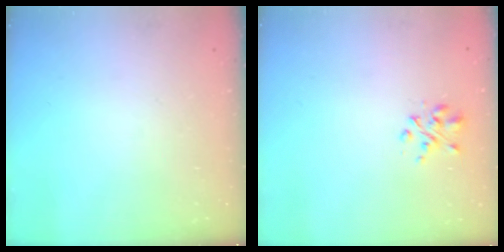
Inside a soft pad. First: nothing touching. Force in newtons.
{"total": 3.2, "press": 3.1, "slide": 0.8}